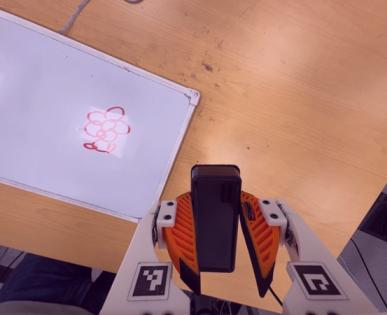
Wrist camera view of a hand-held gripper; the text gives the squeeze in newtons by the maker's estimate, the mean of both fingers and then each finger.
{"total": 8.9, "left": 6.8, "right": 11.0}